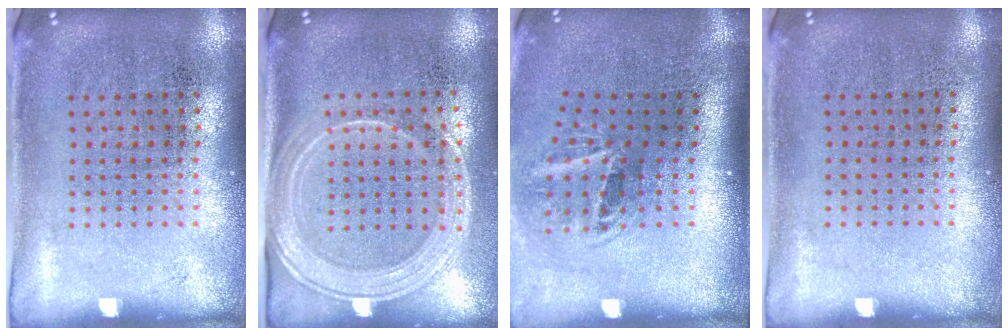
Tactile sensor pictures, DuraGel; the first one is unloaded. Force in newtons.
{"total": 2.1, "press": 1.8, "slide": 1.1}
{"total": 2.0, "press": 1.2, "slide": 1.6}
{"total": 0.0}